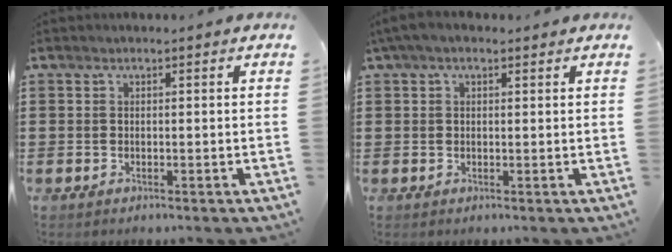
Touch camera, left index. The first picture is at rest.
{"total": 2.2, "force": [1.0, 1.1, 1.6], "torque": [-0.034, 0.008, 0.017]}